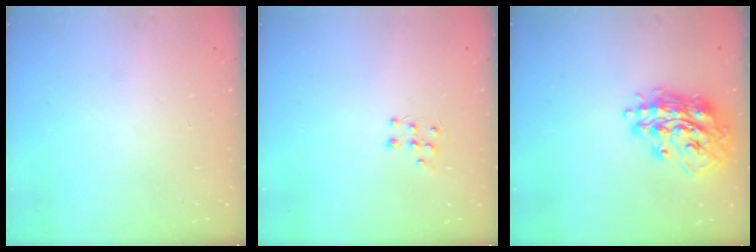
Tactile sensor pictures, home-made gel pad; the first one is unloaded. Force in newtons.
{"total": 6.4, "press": 6.3, "slide": 0.8}
{"total": 17.4, "press": 17.4, "slide": 1.4}